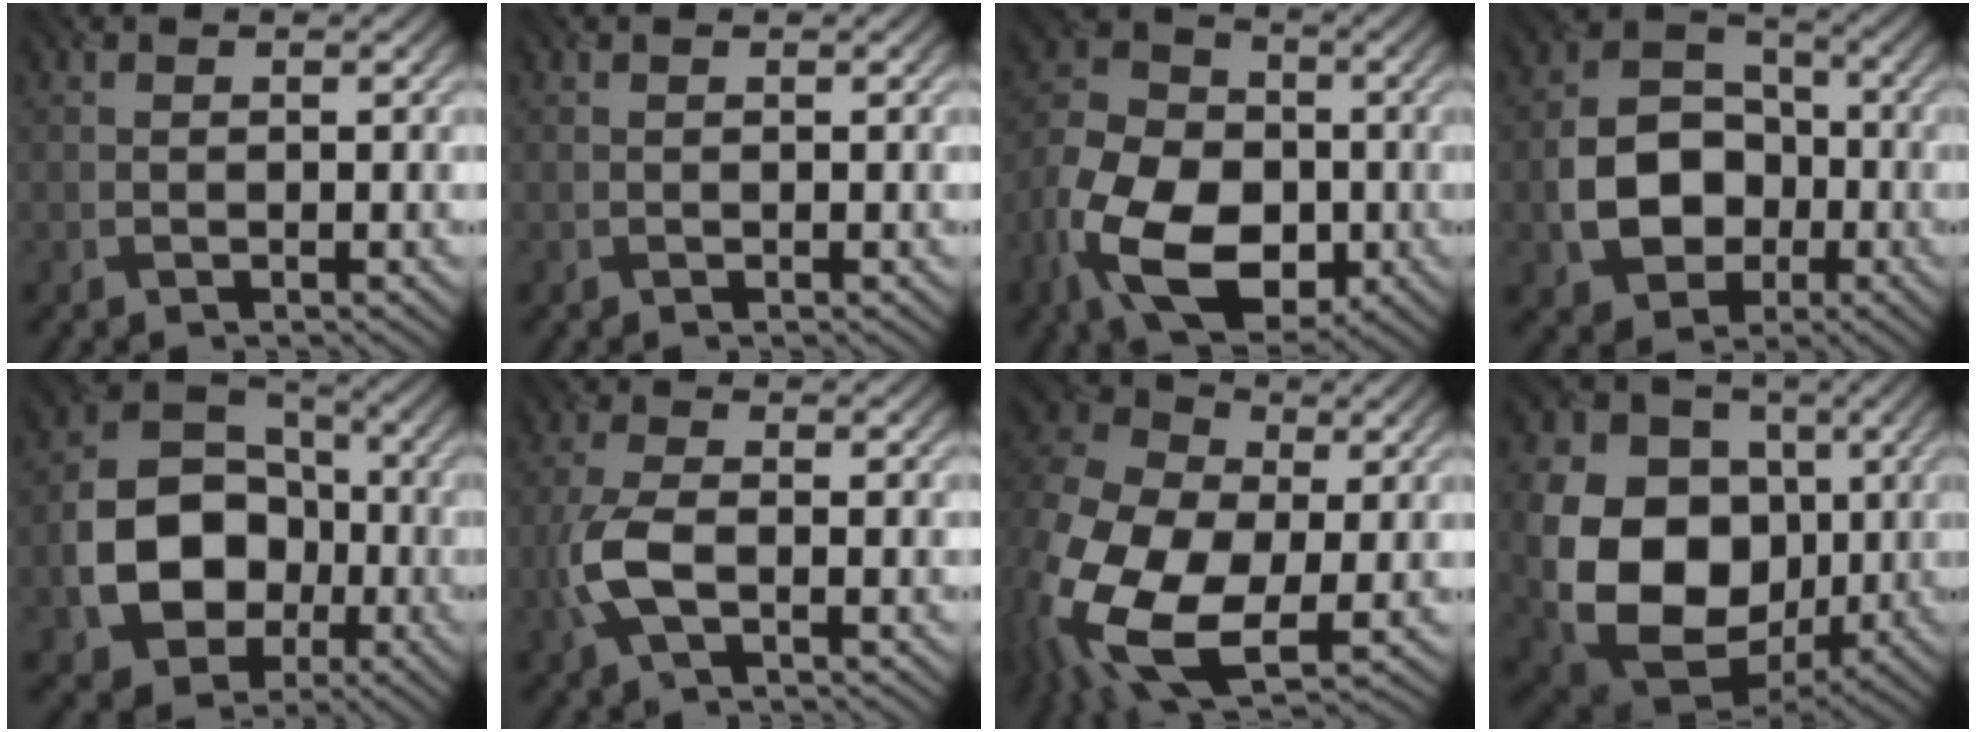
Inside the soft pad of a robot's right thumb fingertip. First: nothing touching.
{"total": 0.0}
{"total": 15.1, "force": [-5.7, 9.8, 10.0], "torque": [-0.229, -0.027, -0.121]}
{"total": 9.7, "force": [-2.3, 7.6, 5.5], "torque": [-0.111, -0.010, -0.053]}
{"total": 13.0, "force": [-3.2, 10.0, 7.6], "torque": [-0.150, -0.023, -0.063]}
{"total": 5.6, "force": [-1.6, 2.5, 4.7], "torque": [-0.122, -0.001, -0.039]}
{"total": 19.1, "force": [-4.7, 12.6, 13.7], "torque": [-0.345, -0.044, -0.070]}
{"total": 18.0, "force": [-1.2, 14.2, 11.0], "torque": [-0.243, -0.030, 0.000]}